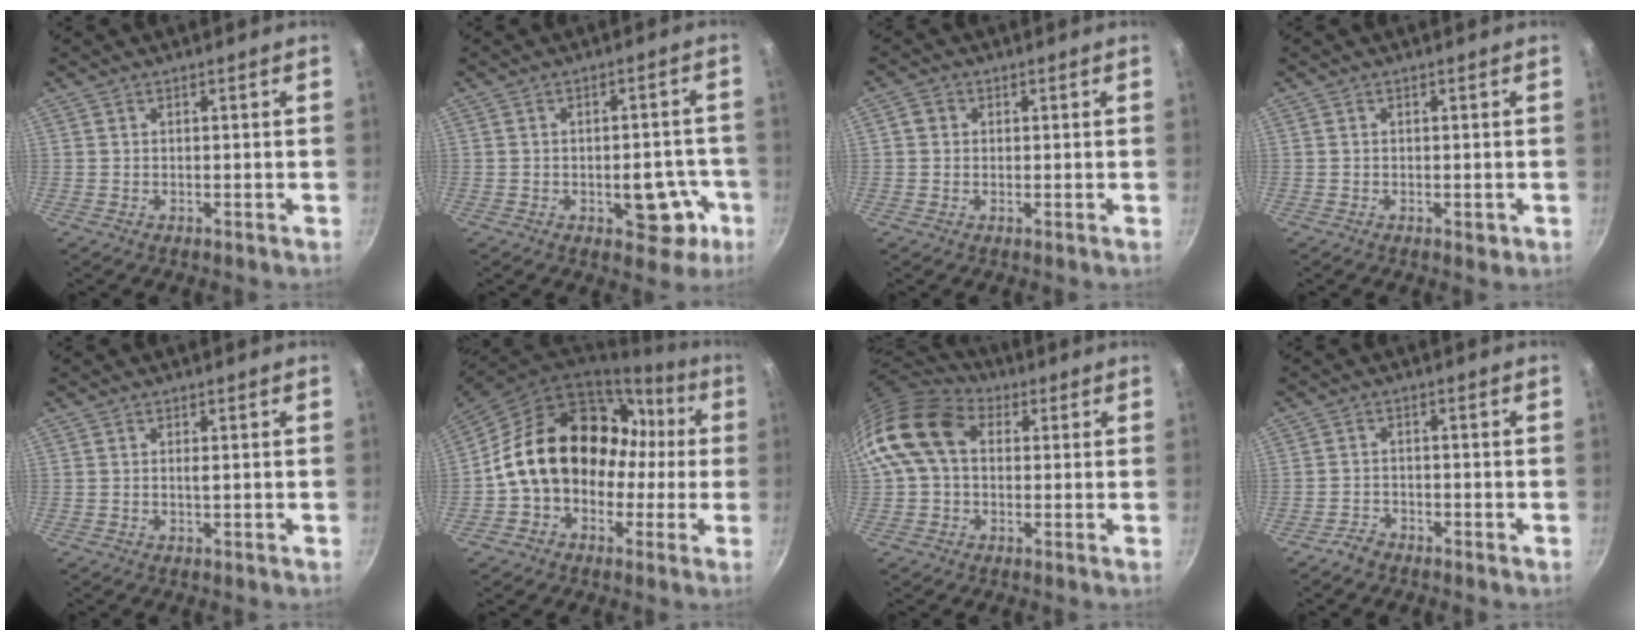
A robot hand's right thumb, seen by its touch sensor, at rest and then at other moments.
{"total": 9.0, "force": [-3.2, 5.0, 6.8], "torque": [-0.042, 0.025, -0.036]}
{"total": 2.3, "force": [0.4, 2.1, 0.9], "torque": [-0.009, 0.004, 0.001]}
{"total": 1.5, "force": [-0.4, 0.8, 1.1], "torque": [-0.014, -0.001, -0.006]}
{"total": 0.8, "force": [0.1, 0.1, 0.8], "torque": [-0.015, -0.001, 0.002]}
{"total": 20.2, "force": [0.0, 15.7, 12.6], "torque": [-0.167, 0.079, 0.004]}
{"total": 14.4, "force": [2.5, 10.3, 9.7], "torque": [-0.172, 0.028, 0.028]}
{"total": 2.4, "force": [-2.1, 1.1, 0.5], "torque": [-0.007, 0.025, -0.037]}